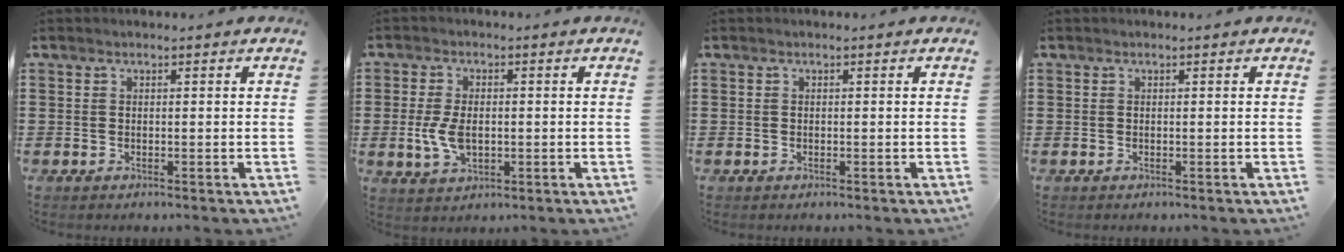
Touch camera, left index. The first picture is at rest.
{"total": 5.4, "force": [-0.3, 3.2, 4.4], "torque": [-0.110, -0.003, -0.011]}
{"total": 0.0}
{"total": 0.0}